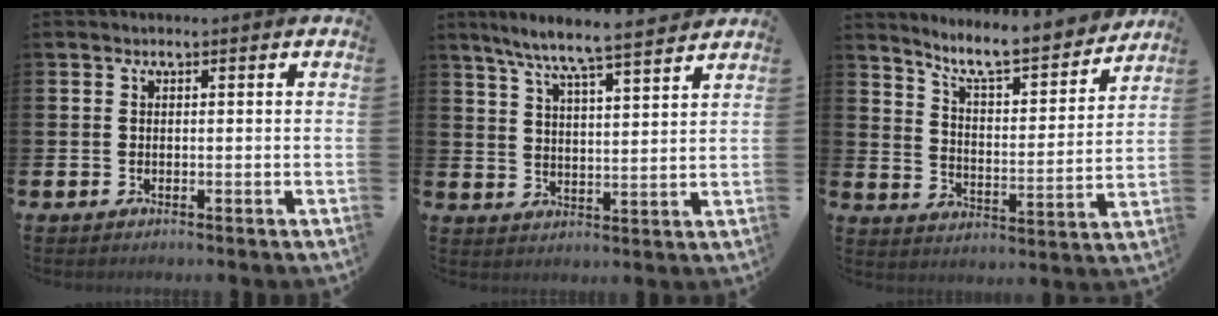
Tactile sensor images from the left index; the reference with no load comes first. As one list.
[{"total": 7.2, "force": [6.7, -0.2, 2.8], "torque": [-0.073, -0.041, 0.114]}, {"total": 8.4, "force": [7.8, 1.1, 2.8], "torque": [-0.078, -0.061, 0.133]}]